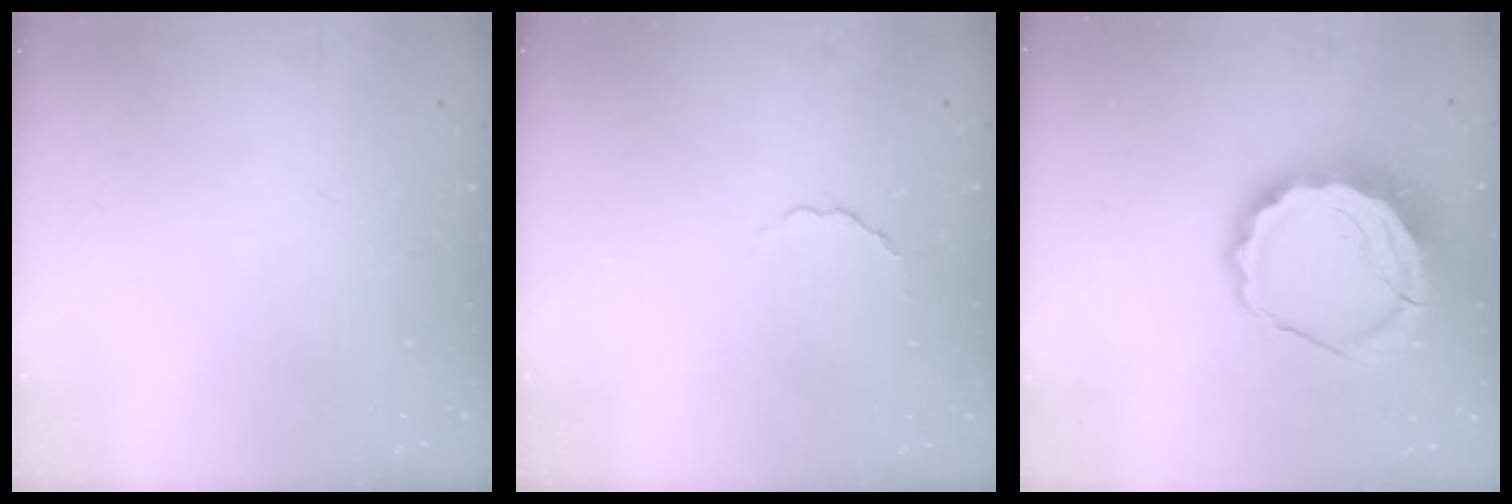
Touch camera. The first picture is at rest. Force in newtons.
{"total": 2.5, "press": 2.3, "slide": 0.9}
{"total": 9.3, "press": 9.1, "slide": 1.7}